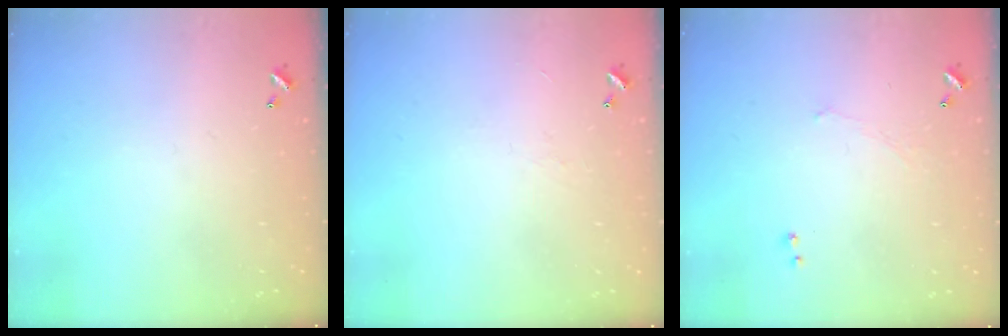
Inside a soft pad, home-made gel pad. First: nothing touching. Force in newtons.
{"total": 1.3, "press": 1.2, "slide": 0.5}
{"total": 0.7, "press": 0.3, "slide": 0.6}